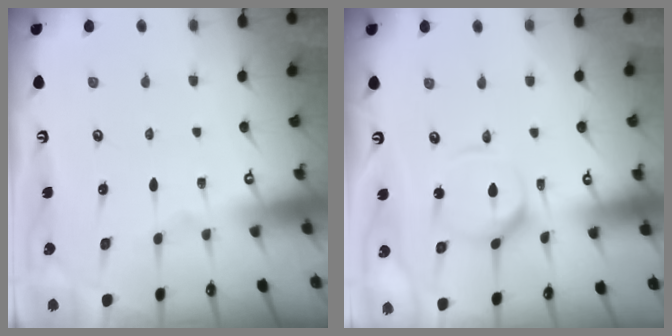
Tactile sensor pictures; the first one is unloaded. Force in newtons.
{"total": 7.2, "press": 7.2, "slide": 0.7}